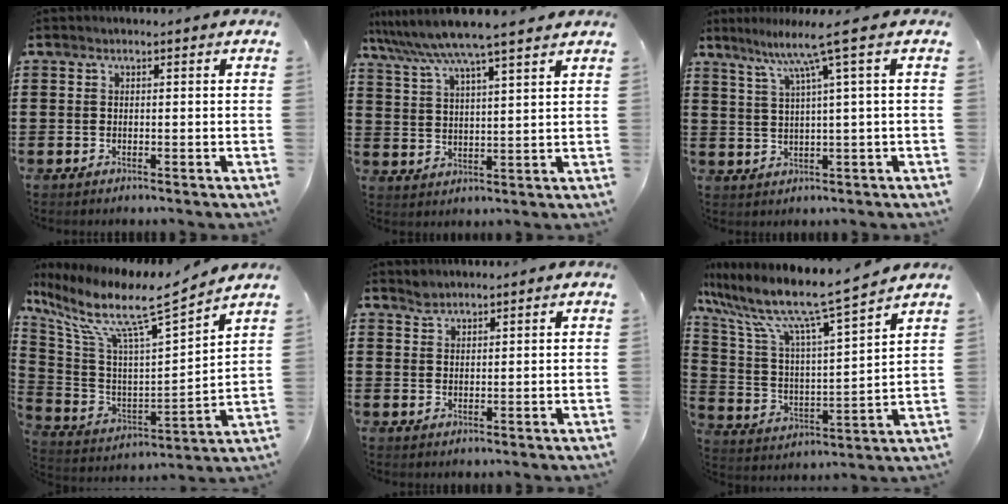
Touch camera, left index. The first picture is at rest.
{"total": 6.8, "force": [5.9, -0.4, 3.3], "torque": [-0.087, -0.032, 0.100]}
{"total": 6.8, "force": [3.3, -0.8, 5.9], "torque": [-0.124, -0.012, 0.051]}
{"total": 9.8, "force": [7.2, 1.0, 6.6], "torque": [-0.155, -0.057, 0.112]}
{"total": 1.6, "force": [1.6, 0.4, 0.1], "torque": [-0.005, -0.001, 0.031]}
{"total": 10.5, "force": [8.6, 0.7, 6.0], "torque": [-0.152, -0.060, 0.138]}